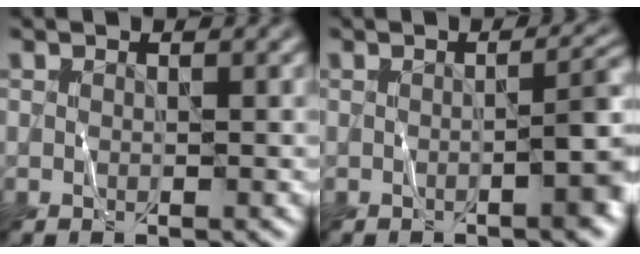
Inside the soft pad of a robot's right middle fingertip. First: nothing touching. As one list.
[{"total": 4.0, "force": [-0.9, 0.9, 3.8], "torque": [-0.044, 0.011, -0.015]}]